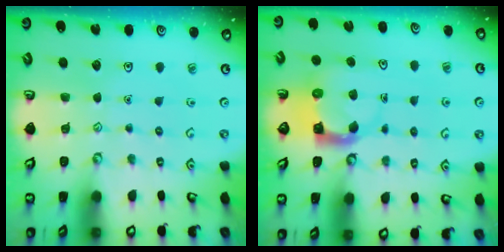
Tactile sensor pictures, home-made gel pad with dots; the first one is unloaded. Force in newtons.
{"total": 3.8, "press": 3.7, "slide": 0.7}